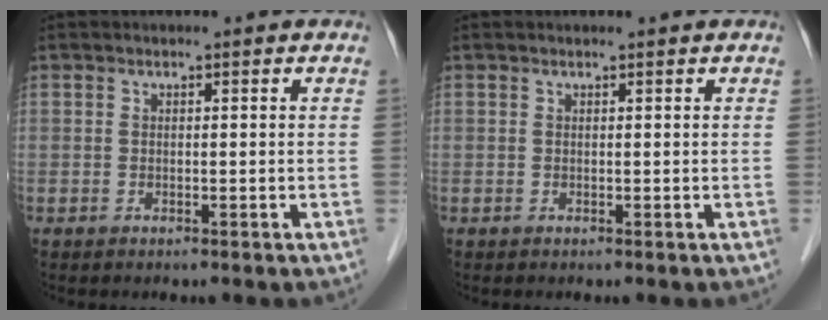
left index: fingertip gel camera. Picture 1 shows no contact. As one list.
[{"total": 0.0}]